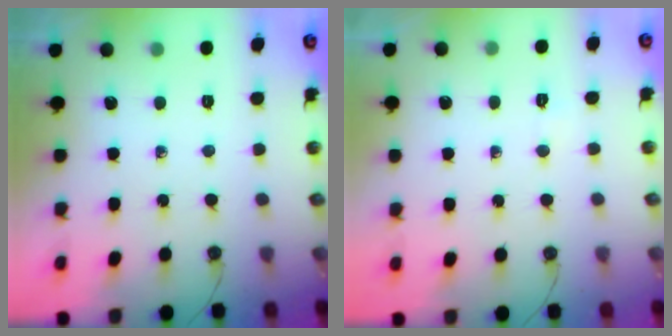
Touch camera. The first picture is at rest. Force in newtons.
{"total": 2.1, "press": 1.6, "slide": 1.4}